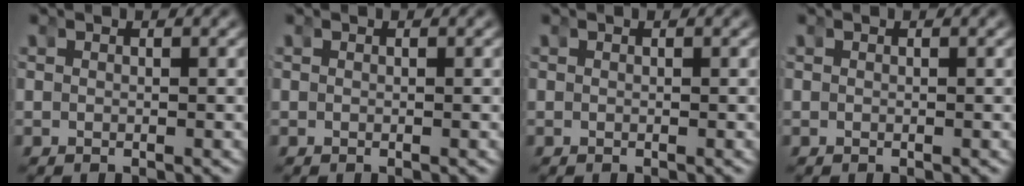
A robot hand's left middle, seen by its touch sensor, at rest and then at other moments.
{"total": 0.0}
{"total": 0.0}
{"total": 0.0}